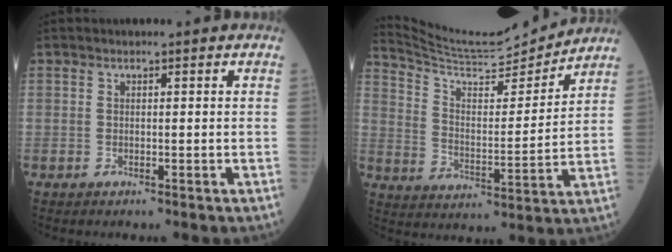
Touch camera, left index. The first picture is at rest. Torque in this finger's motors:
{"motor_torque": [0.81, -1.33, -0.03, -0.02]}